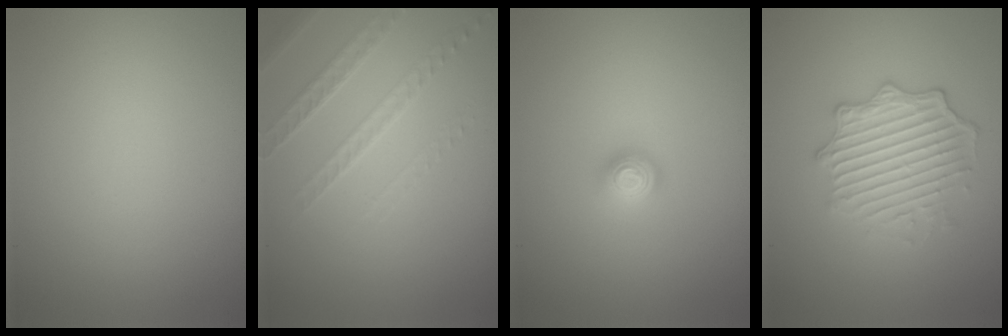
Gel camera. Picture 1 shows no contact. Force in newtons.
{"total": 1.6, "press": 1.3, "slide": 0.9}
{"total": 1.7, "press": 1.3, "slide": 1.1}
{"total": 4.5, "press": 3.7, "slide": 2.6}